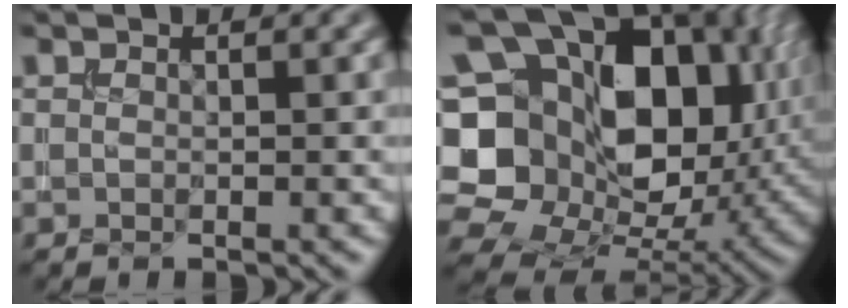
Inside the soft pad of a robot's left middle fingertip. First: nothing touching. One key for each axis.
{"total": 17.7, "fx": 2.3, "fy": 13.4, "fz": 11.3, "tx": -0.227, "ty": 0.008, "tz": 0.056}